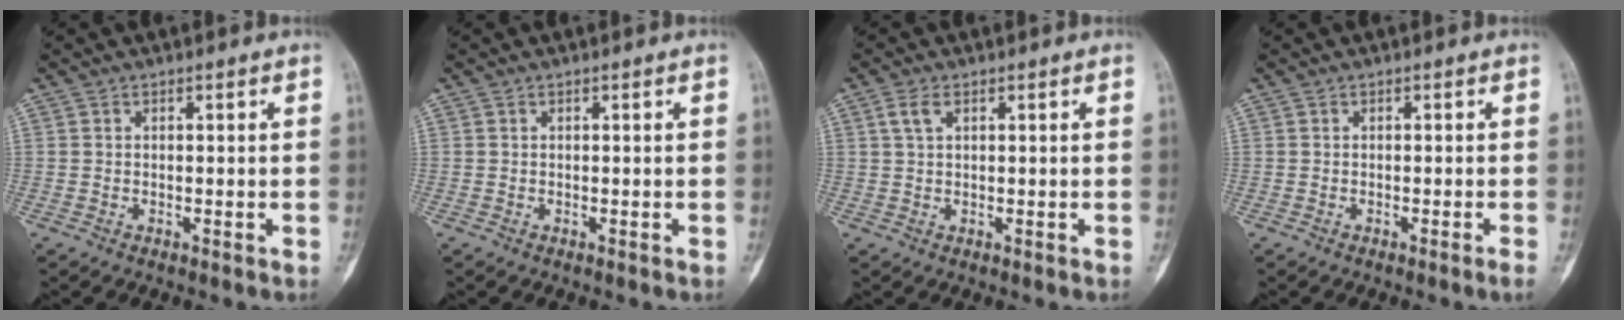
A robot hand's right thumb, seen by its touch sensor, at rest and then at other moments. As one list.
[{"total": 0.0}, {"total": 2.6, "force": [1.1, 1.2, 1.9], "torque": [-0.045, 0.009, 0.026]}, {"total": 1.1, "force": [-0.7, -0.3, 0.8], "torque": [-0.017, 0.002, -0.009]}]